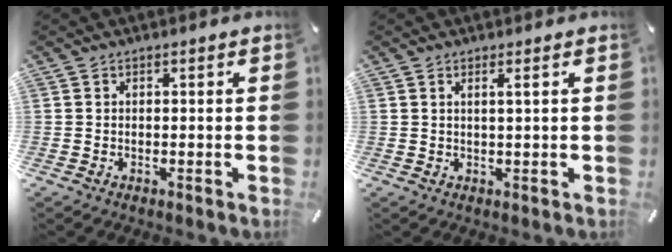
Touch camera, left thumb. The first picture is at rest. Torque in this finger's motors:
{"motor_torque": [-0.36, -0.41, -0.06, 0.00, 0.06]}